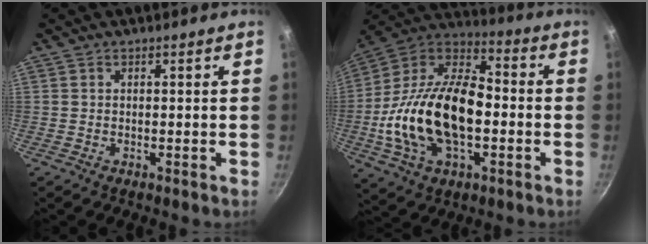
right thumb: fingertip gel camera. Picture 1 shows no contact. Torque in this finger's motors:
{"motor_torque": [-0.49, 1.80, 2.15, -0.60, 0.70]}